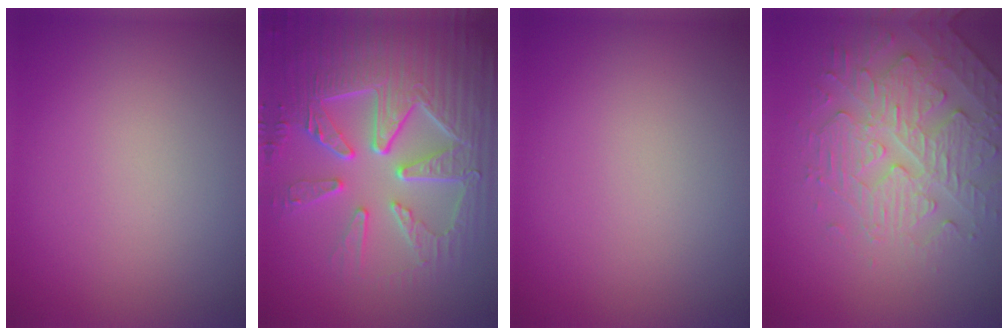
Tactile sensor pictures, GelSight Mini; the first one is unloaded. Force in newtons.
{"total": 9.2, "press": 6.6, "slide": 6.3}
{"total": 0.0}
{"total": 4.8, "press": 3.8, "slide": 2.8}